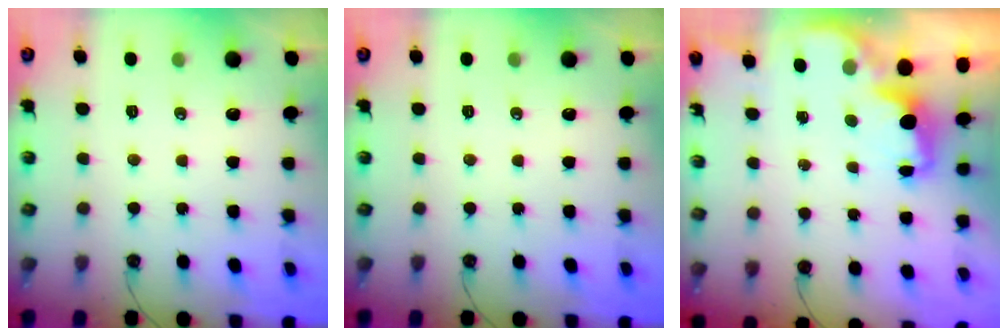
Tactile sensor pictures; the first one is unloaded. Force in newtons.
{"total": 0.0}
{"total": 2.3, "press": 2.2, "slide": 0.8}